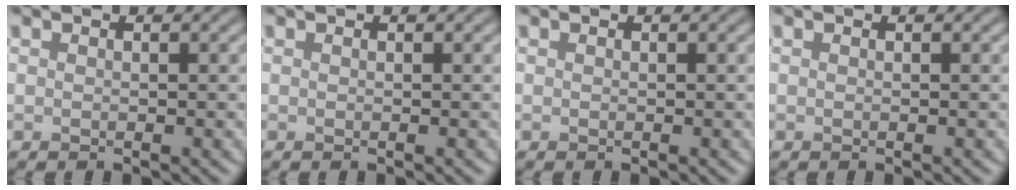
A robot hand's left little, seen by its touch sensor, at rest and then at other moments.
{"total": 0.0}
{"total": 0.0}
{"total": 0.0}